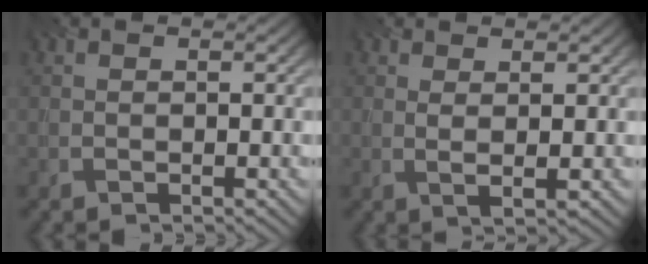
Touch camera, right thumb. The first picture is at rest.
{"total": 1.7, "force": [1.0, 0.2, 1.3], "torque": [-0.033, -0.003, 0.017]}